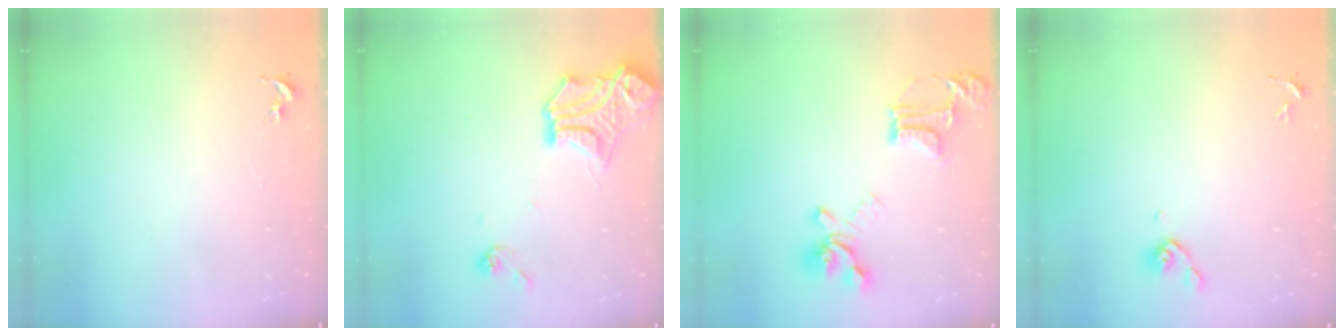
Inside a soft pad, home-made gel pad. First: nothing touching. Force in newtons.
{"total": 15.8, "press": 15.8, "slide": 1.5}
{"total": 17.0, "press": 17.0, "slide": 1.4}
{"total": 5.1, "press": 4.9, "slide": 1.2}